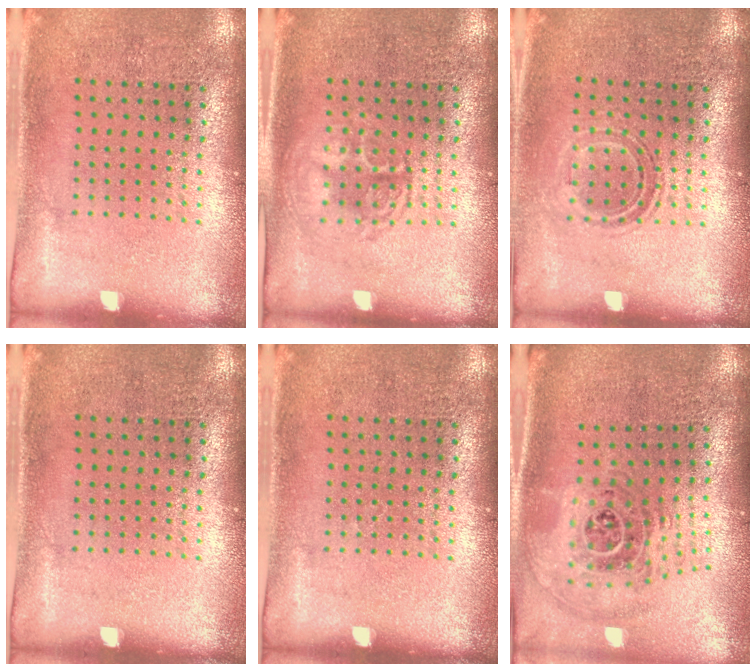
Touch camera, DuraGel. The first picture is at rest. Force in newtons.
{"total": 1.1, "press": 1.1, "slide": 0.2}
{"total": 1.2, "press": 1.0, "slide": 0.7}
{"total": 0.0}
{"total": 0.0}
{"total": 1.8, "press": 1.5, "slide": 1.1}